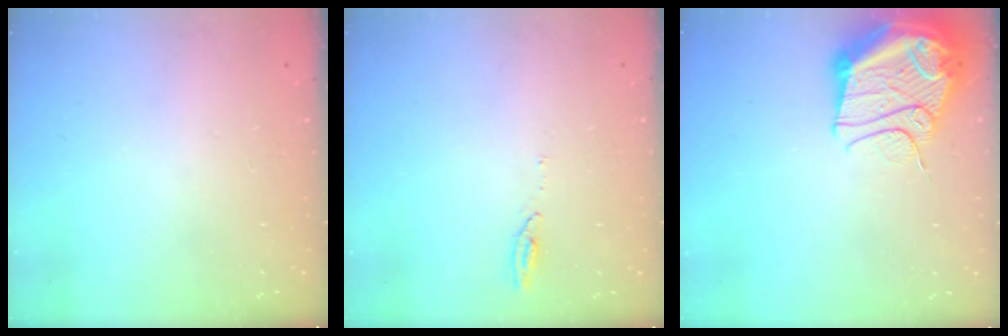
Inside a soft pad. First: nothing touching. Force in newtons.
{"total": 3.3, "press": 3.3, "slide": 0.3}
{"total": 17.5, "press": 17.4, "slide": 1.9}